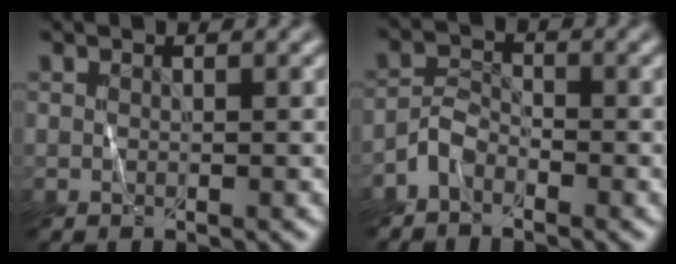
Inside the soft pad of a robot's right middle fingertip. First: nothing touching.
{"total": 2.0, "force": [-1.6, 1.0, 0.7], "torque": [-0.015, 0.010, -0.038]}